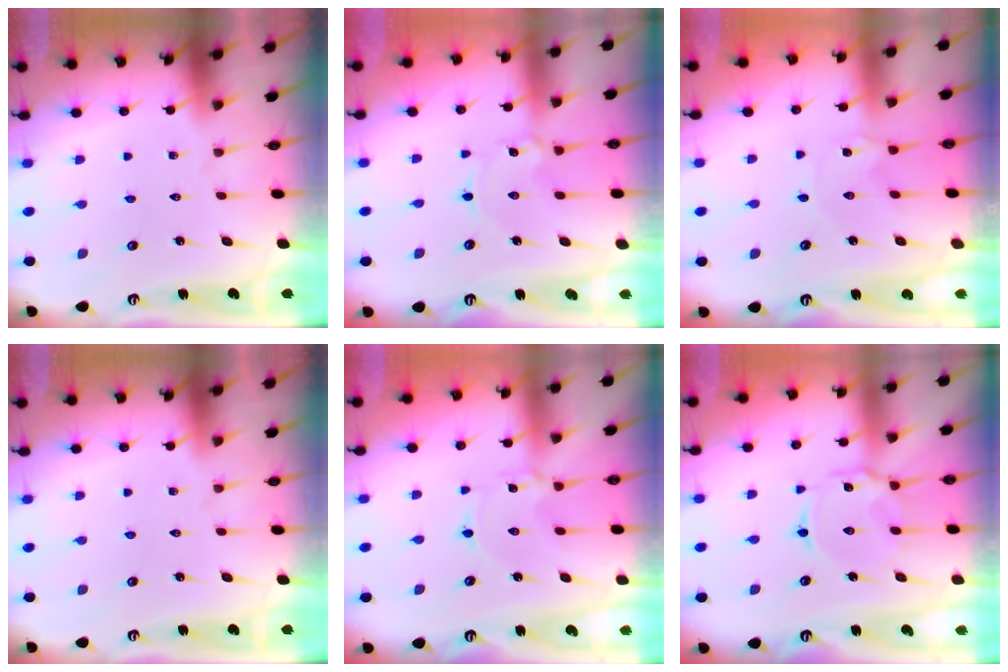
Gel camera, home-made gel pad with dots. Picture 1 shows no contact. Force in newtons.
{"total": 1.6, "press": 1.5, "slide": 0.1}
{"total": 0.7, "press": 0.6, "slide": 0.3}
{"total": 0.0}
{"total": 1.5, "press": 1.5, "slide": 0.2}
{"total": 7.5, "press": 7.4, "slide": 0.5}